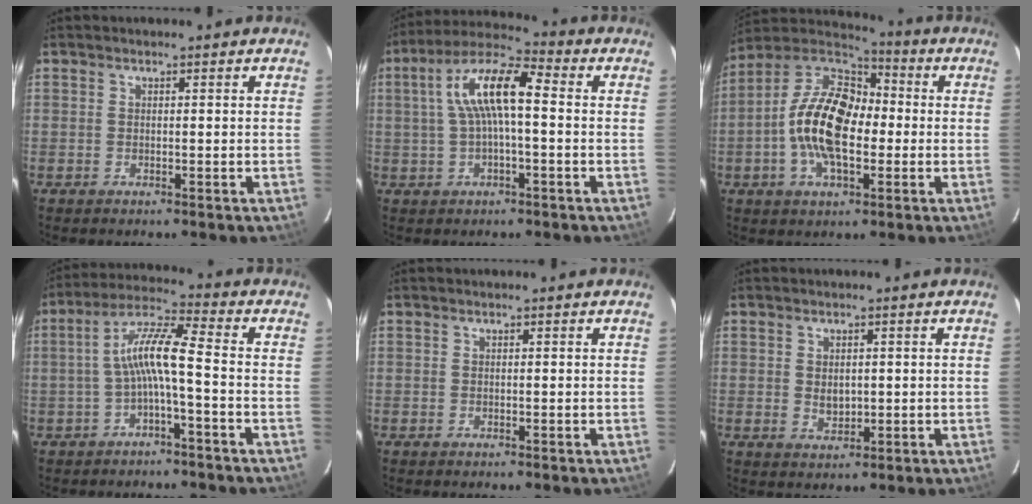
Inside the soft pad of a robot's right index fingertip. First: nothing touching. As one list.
[{"total": 11.1, "force": [0.9, 3.1, 10.6], "torque": [-0.206, 0.026, 0.012]}, {"total": 16.5, "force": [-2.2, 8.9, 13.8], "torque": [-0.269, 0.012, -0.050]}, {"total": 7.7, "force": [-2.0, 0.5, 7.4], "torque": [-0.166, 0.020, -0.036]}, {"total": 0.0}, {"total": 3.1, "force": [0.2, 2.3, 2.1], "torque": [-0.034, 0.000, 0.007]}]